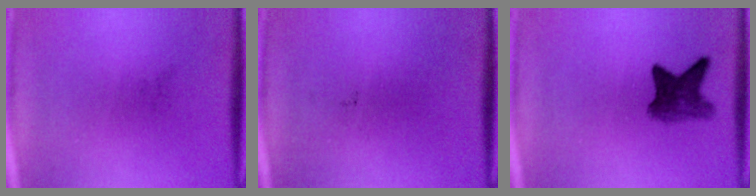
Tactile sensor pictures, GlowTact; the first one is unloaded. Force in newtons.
{"total": 0.0}
{"total": 5.1}